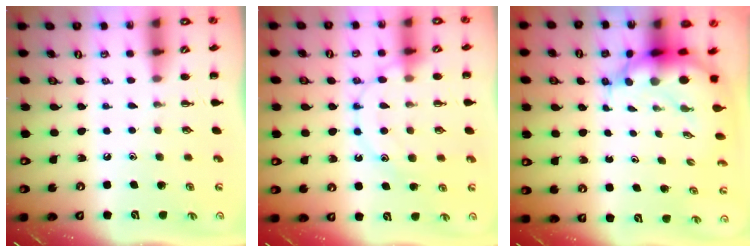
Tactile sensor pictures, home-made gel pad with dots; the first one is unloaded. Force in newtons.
{"total": 12.5, "press": 12.5, "slide": 0.9}
{"total": 7.3, "press": 7.0, "slide": 1.9}